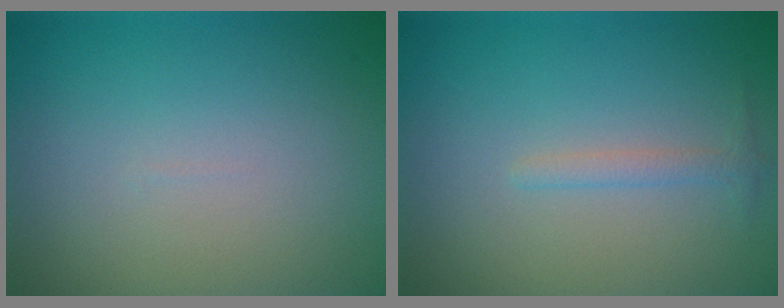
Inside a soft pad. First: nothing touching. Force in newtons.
{"total": 1.1, "press": 1.1, "slide": 0.0}